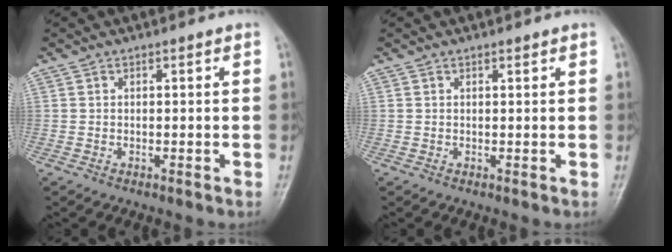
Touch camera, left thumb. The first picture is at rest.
{"total": 0.6, "force": [0.5, 0.2, 0.3], "torque": [-0.007, -0.004, 0.007]}